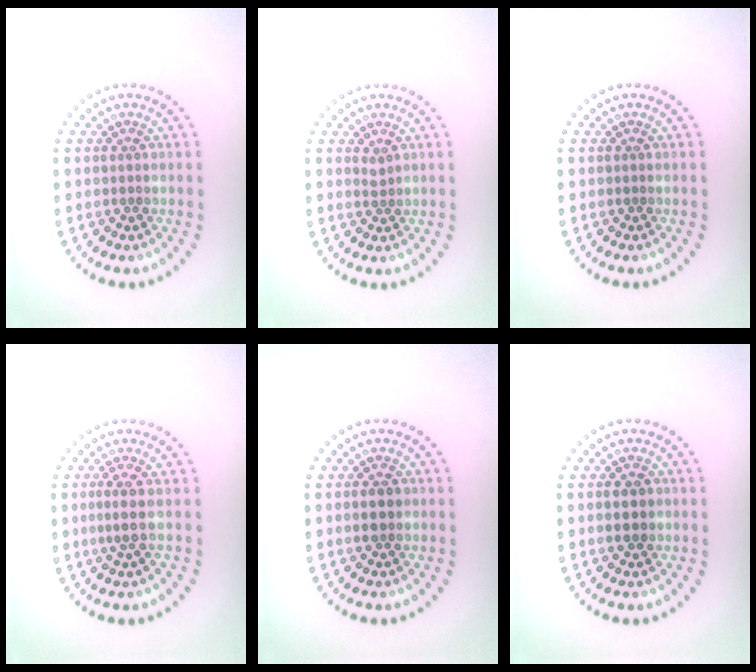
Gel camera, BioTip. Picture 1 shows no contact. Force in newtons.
{"total": 0.7, "press": 0.5, "slide": 0.5}
{"total": 0.0}
{"total": 2.0, "press": 1.5, "slide": 1.3}
{"total": 2.1, "press": 2.1, "slide": 0.0}
{"total": 2.7, "press": 2.7, "slide": 0.2}